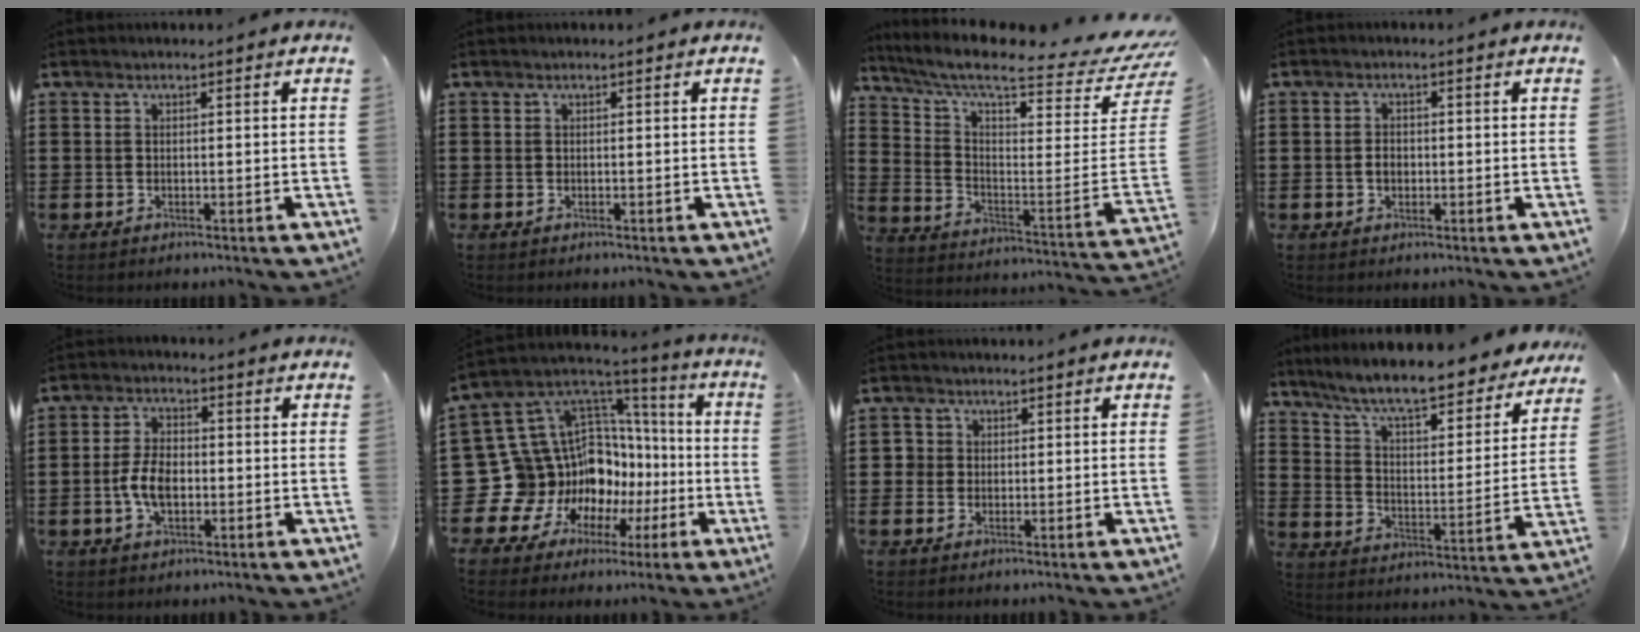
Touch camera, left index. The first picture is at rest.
{"total": 0.0}
{"total": 7.8, "force": [6.1, 0.4, 4.8], "torque": [-0.104, -0.063, 0.096]}
{"total": 2.0, "force": [-0.2, 1.3, 1.5], "torque": [-0.030, 0.006, -0.005]}
{"total": 5.6, "force": [-1.0, 3.0, 4.6], "torque": [-0.101, 0.001, -0.024]}
{"total": 16.9, "force": [-3.1, 15.0, 7.2], "torque": [-0.191, -0.054, -0.002]}
{"total": 2.0, "force": [0.3, 2.0, 0.2], "torque": [-0.014, 0.010, 0.003]}
{"total": 8.2, "force": [7.3, 0.3, 3.8], "torque": [-0.102, -0.050, 0.121]}